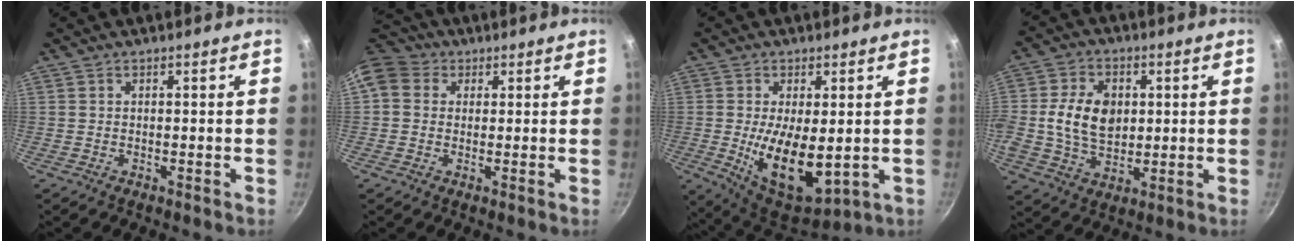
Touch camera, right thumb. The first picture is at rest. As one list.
[{"total": 9.3, "force": [2.2, 7.9, 4.5], "torque": [-0.075, 0.017, 0.023]}, {"total": 14.1, "force": [-0.9, 6.8, 12.3], "torque": [-0.189, -0.022, 0.004]}, {"total": 11.7, "force": [1.2, 8.3, 8.2], "torque": [-0.130, -0.002, 0.019]}]